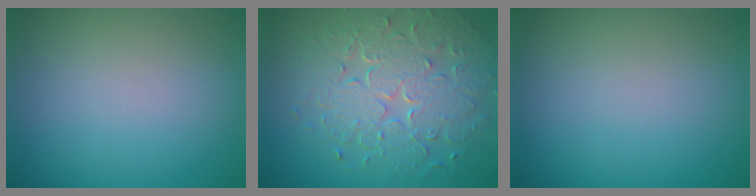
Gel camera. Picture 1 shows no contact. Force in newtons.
{"total": 8.3, "press": 6.0, "slide": 5.8}
{"total": 0.0}